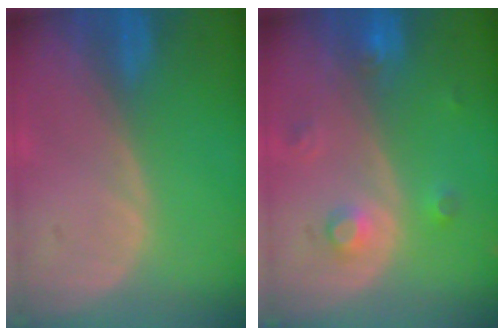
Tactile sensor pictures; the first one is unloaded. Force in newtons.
{"total": 3.4, "press": 3.0, "slide": 1.6}